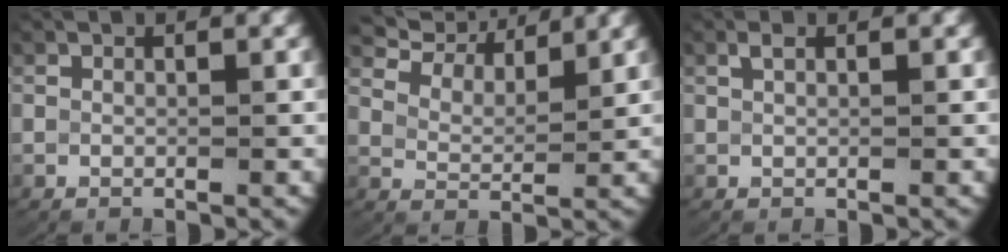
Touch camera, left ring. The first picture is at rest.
{"total": 6.3, "force": [5.1, 2.3, 2.8], "torque": [-0.059, 0.012, 0.080]}
{"total": 0.7, "force": [0.5, 0.0, 0.5], "torque": [-0.014, 0.001, 0.012]}